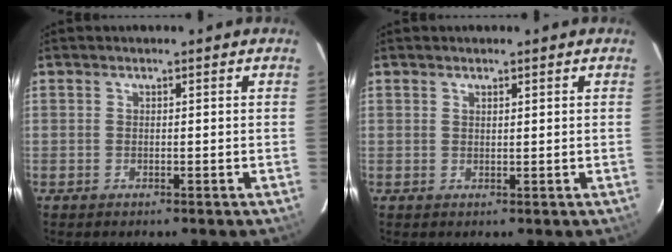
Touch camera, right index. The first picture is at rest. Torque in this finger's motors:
{"motor_torque": [-0.15, 0.12, 0.00, 0.00]}